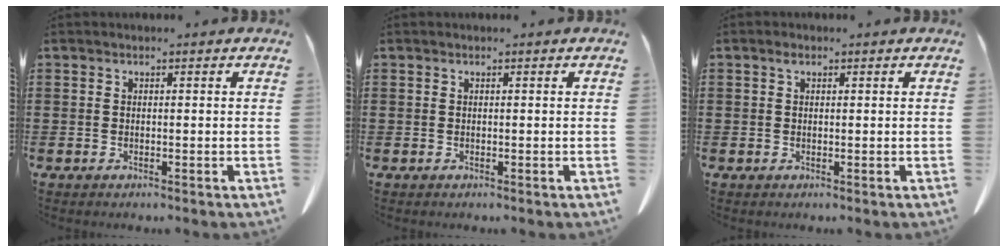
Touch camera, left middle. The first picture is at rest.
{"total": 0.0}
{"total": 1.0, "force": [0.5, 0.7, 0.5], "torque": [-0.013, 0.004, 0.010]}